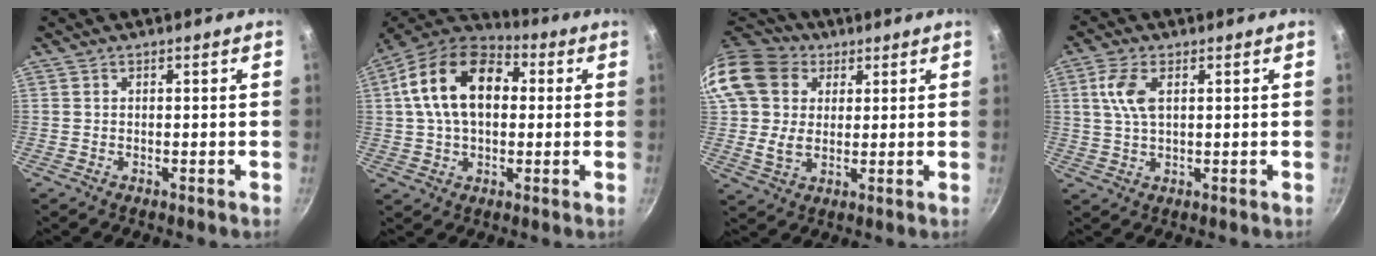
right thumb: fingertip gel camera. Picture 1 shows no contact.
{"total": 18.1, "force": [3.2, 11.7, 13.5], "torque": [-0.208, 0.025, 0.035]}
{"total": 17.0, "force": [6.3, 12.9, 9.1], "torque": [-0.179, 0.003, 0.110]}
{"total": 6.1, "force": [1.7, 3.0, 5.1], "torque": [-0.105, 0.003, 0.034]}